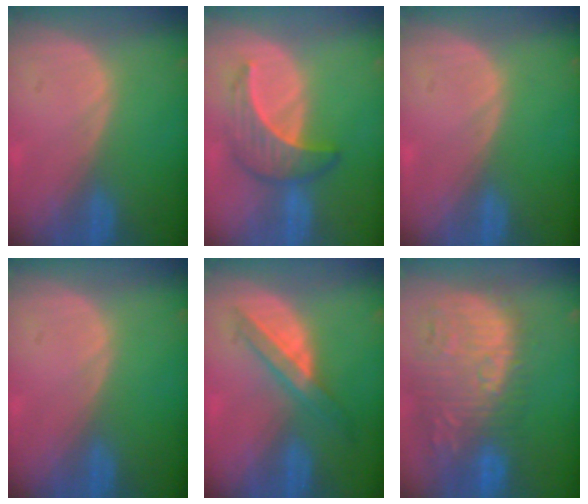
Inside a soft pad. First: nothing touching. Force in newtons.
{"total": 6.4, "press": 6.2, "slide": 1.4}
{"total": 0.0}
{"total": 0.0}
{"total": 6.1, "press": 5.6, "slide": 2.5}
{"total": 14.1, "press": 12.3, "slide": 6.9}